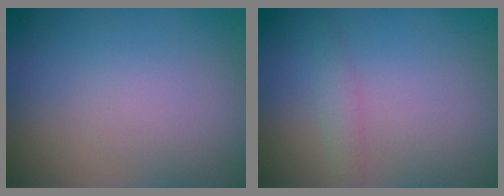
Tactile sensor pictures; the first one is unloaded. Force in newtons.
{"total": 1.3, "press": 1.3, "slide": 0.0}